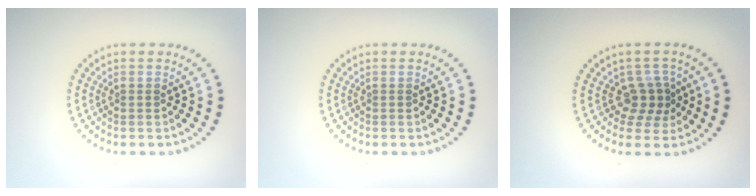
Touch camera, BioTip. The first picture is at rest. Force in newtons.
{"total": 0.0}
{"total": 2.5, "press": 2.0, "slide": 1.5}